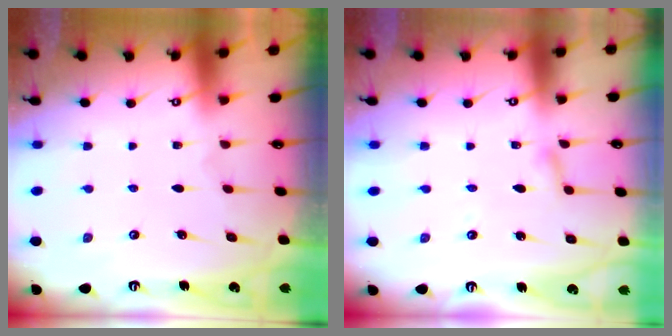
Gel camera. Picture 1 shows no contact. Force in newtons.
{"total": 2.8, "press": 2.7, "slide": 0.3}